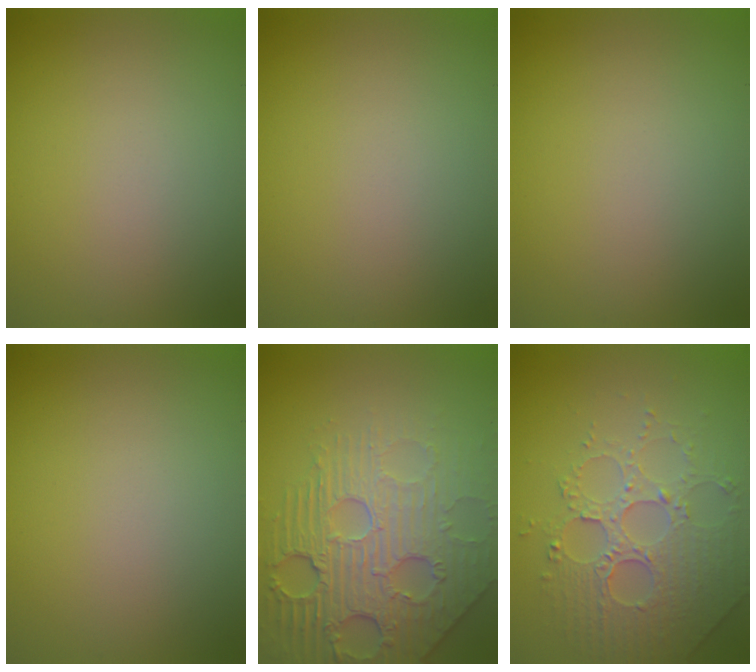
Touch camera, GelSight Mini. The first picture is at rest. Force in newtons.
{"total": 0.0}
{"total": 0.0}
{"total": 0.0}
{"total": 7.2, "press": 5.7, "slide": 4.5}
{"total": 4.4, "press": 4.3, "slide": 1.1}